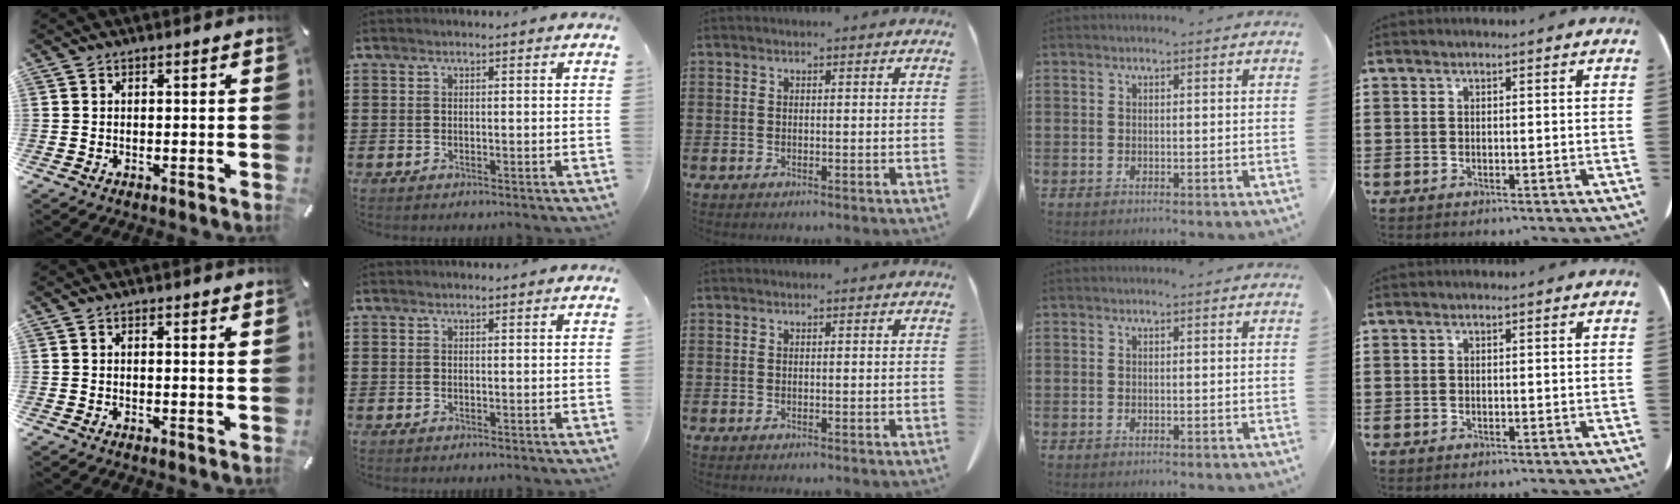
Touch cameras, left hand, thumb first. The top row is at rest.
{"thumb": {"total": 1.1, "force": [0.5, 0.1, 1.0], "torque": [-0.012, -0.004, 0.007]}}